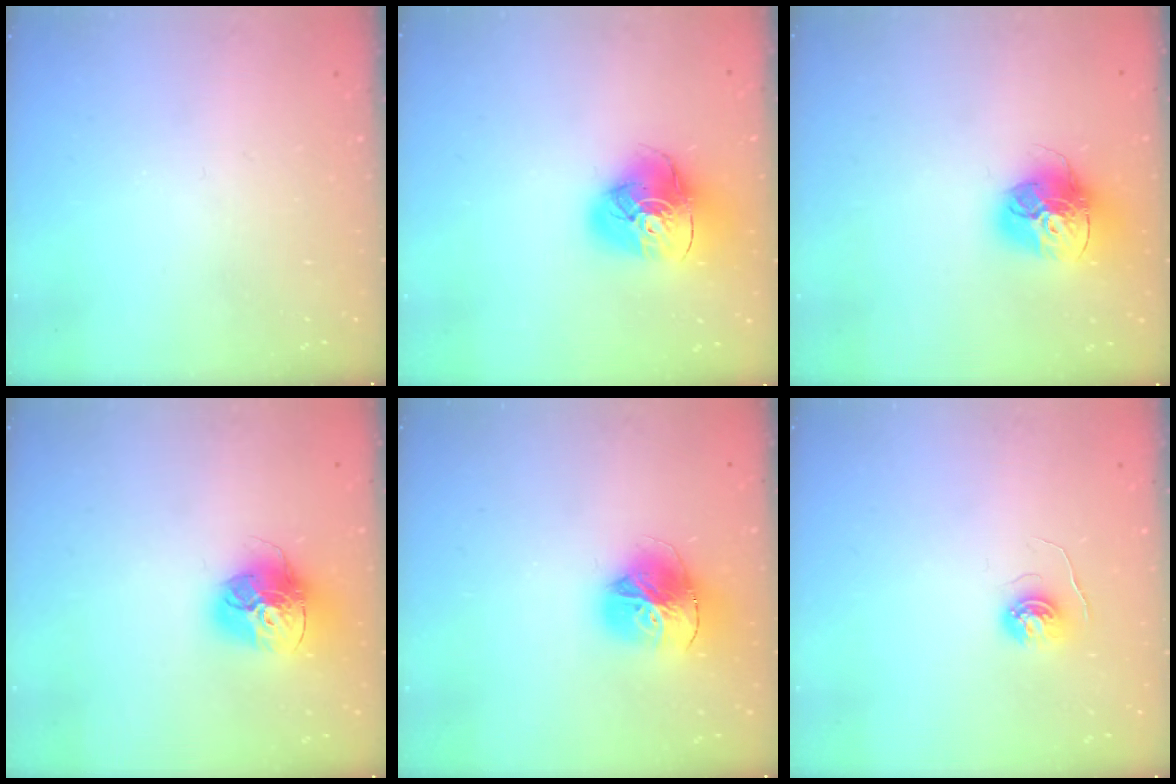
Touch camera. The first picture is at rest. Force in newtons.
{"total": 13.8, "press": 13.7, "slide": 1.4}
{"total": 16.2, "press": 16.1, "slide": 1.6}
{"total": 16.2, "press": 16.1, "slide": 1.6}
{"total": 17.3, "press": 17.2, "slide": 1.8}
{"total": 5.0, "press": 5.0, "slide": 0.4}